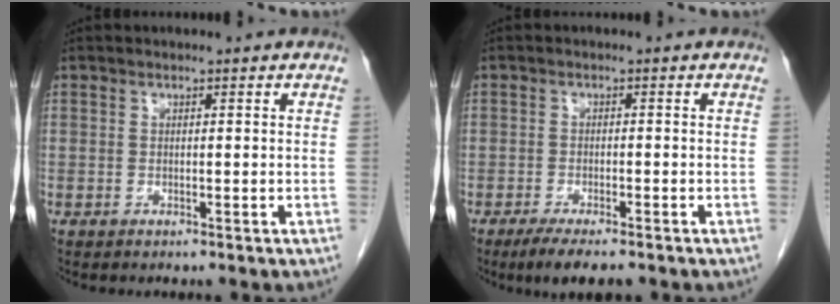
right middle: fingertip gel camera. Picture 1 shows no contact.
{"total": 5.4, "force": [-4.1, 1.1, 3.3], "torque": [-0.055, -0.012, -0.063]}